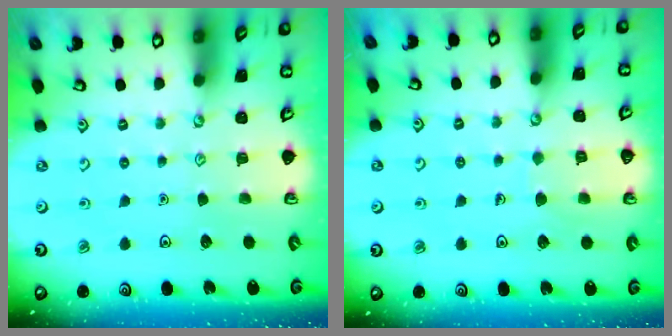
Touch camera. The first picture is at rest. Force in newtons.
{"total": 5.9, "press": 5.9, "slide": 0.5}